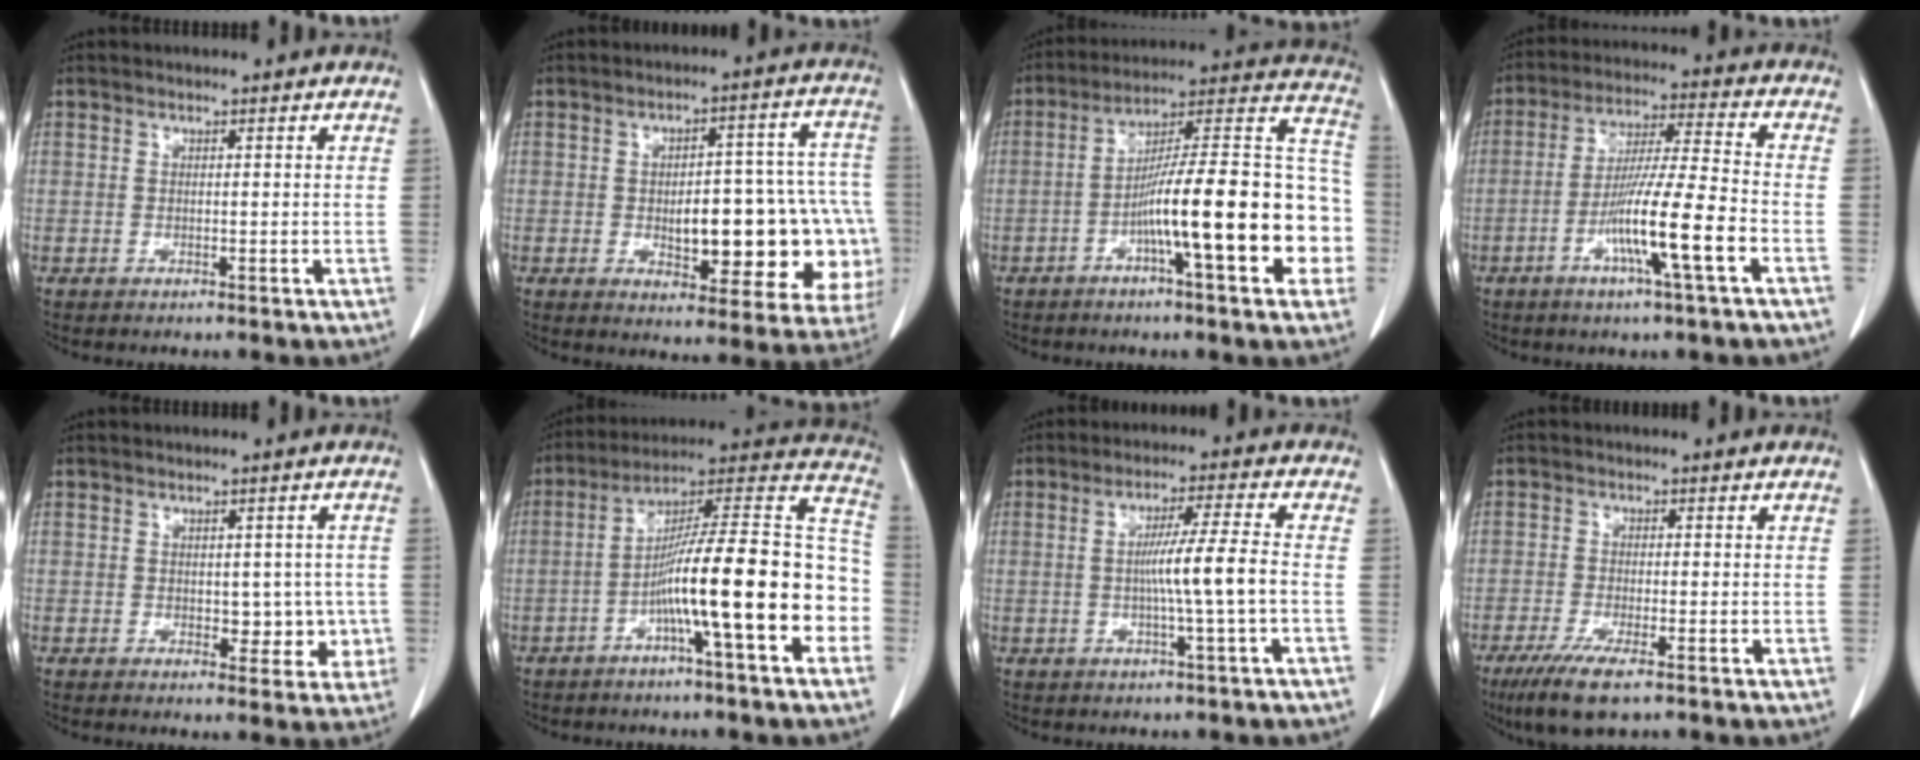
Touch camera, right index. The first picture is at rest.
{"total": 19.1, "force": [-3.4, 7.2, 17.4], "torque": [-0.144, 0.038, -0.021]}
{"total": 20.8, "force": [-5.4, 2.8, 19.9], "torque": [-0.236, 0.034, -0.082]}
{"total": 12.2, "force": [-4.7, -0.6, 11.2], "torque": [-0.209, -0.006, -0.088]}
{"total": 5.0, "force": [-0.5, 3.2, 3.8], "torque": [-0.031, 0.008, 0.001]}
{"total": 19.0, "force": [-5.4, 1.5, 18.2], "torque": [-0.242, 0.031, -0.089]}
{"total": 7.1, "force": [-1.0, -1.3, 6.9], "torque": [-0.118, 0.002, -0.016]}
{"total": 6.5, "force": [-4.1, 1.1, 4.9], "torque": [-0.095, -0.017, -0.069]}